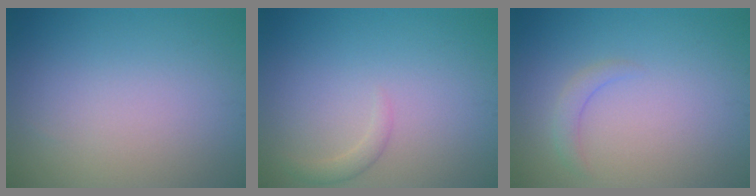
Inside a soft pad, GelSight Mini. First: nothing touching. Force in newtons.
{"total": 1.2, "press": 1.2, "slide": 0.1}
{"total": 1.4, "press": 1.3, "slide": 0.3}